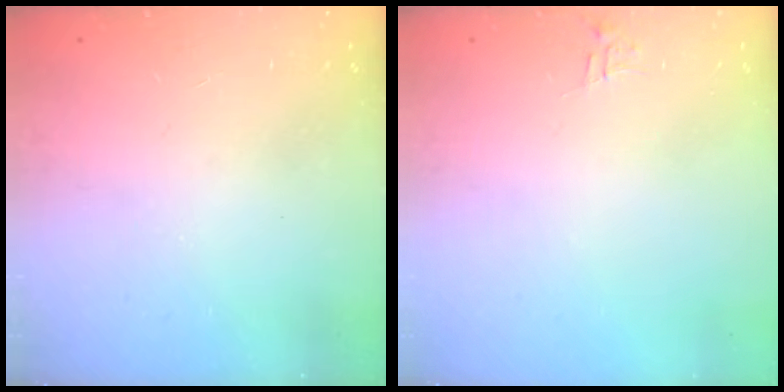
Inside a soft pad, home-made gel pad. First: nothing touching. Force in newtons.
{"total": 4.0, "press": 4.0, "slide": 0.2}